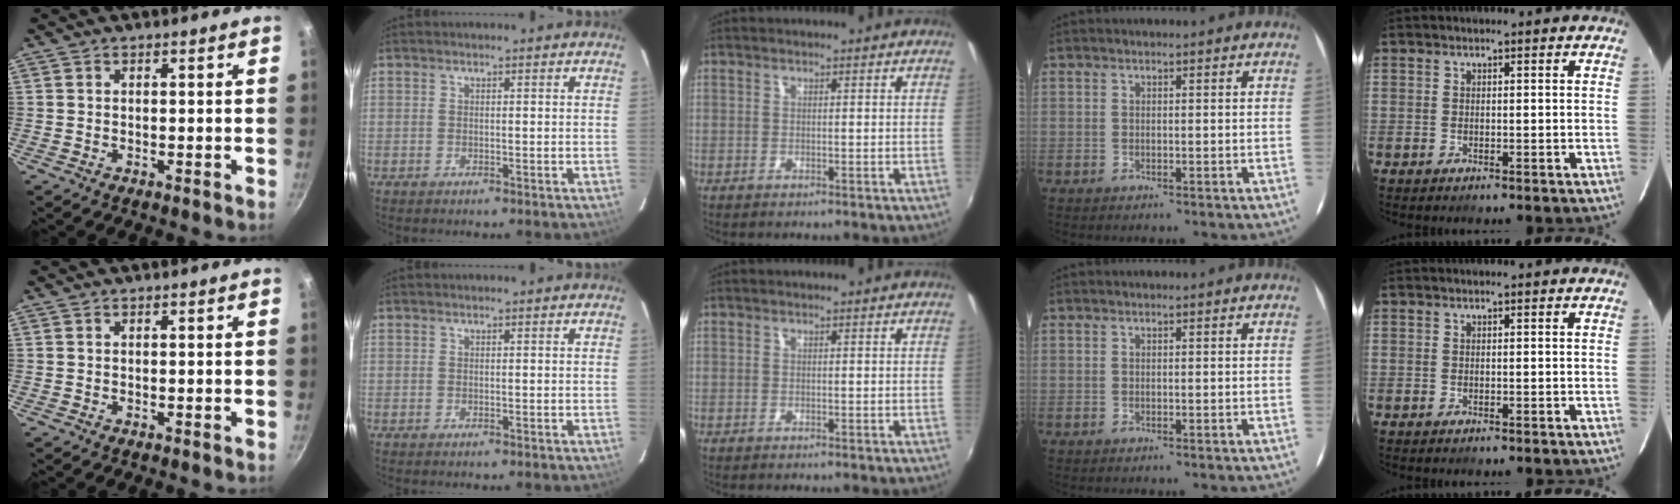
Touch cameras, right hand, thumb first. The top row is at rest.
{}